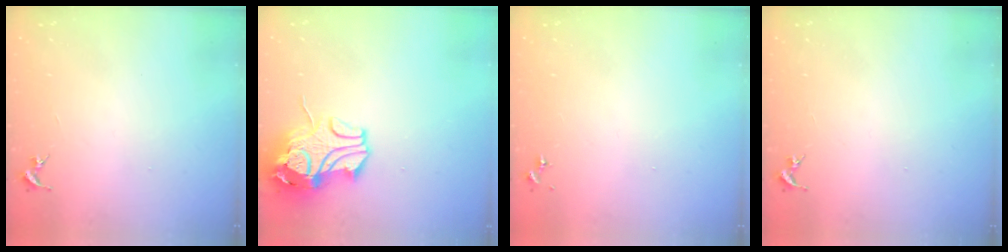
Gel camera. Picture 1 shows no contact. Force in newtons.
{"total": 13.3, "press": 13.1, "slide": 2.0}
{"total": 0.0}
{"total": 0.0}